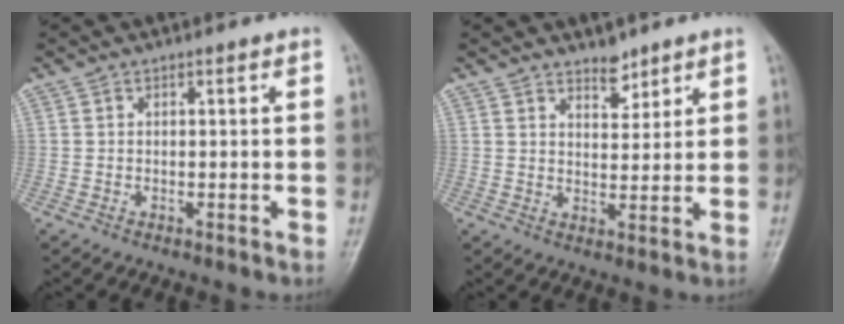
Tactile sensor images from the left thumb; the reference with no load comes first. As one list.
[{"total": 3.9, "force": [3.1, 1.8, 1.4], "torque": [-0.004, -0.025, 0.052]}]